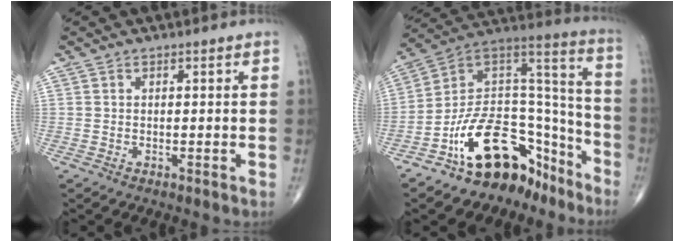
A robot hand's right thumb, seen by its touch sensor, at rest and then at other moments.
{"total": 21.5, "force": [-13.8, 11.8, 11.5], "torque": [-0.121, 0.138, -0.224]}